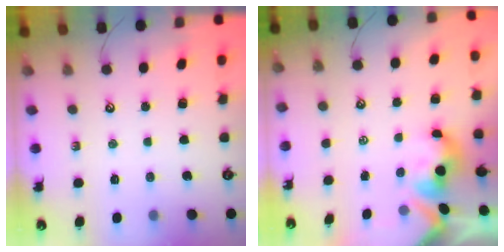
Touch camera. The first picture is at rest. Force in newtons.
{"total": 1.6, "press": 1.4, "slide": 0.7}